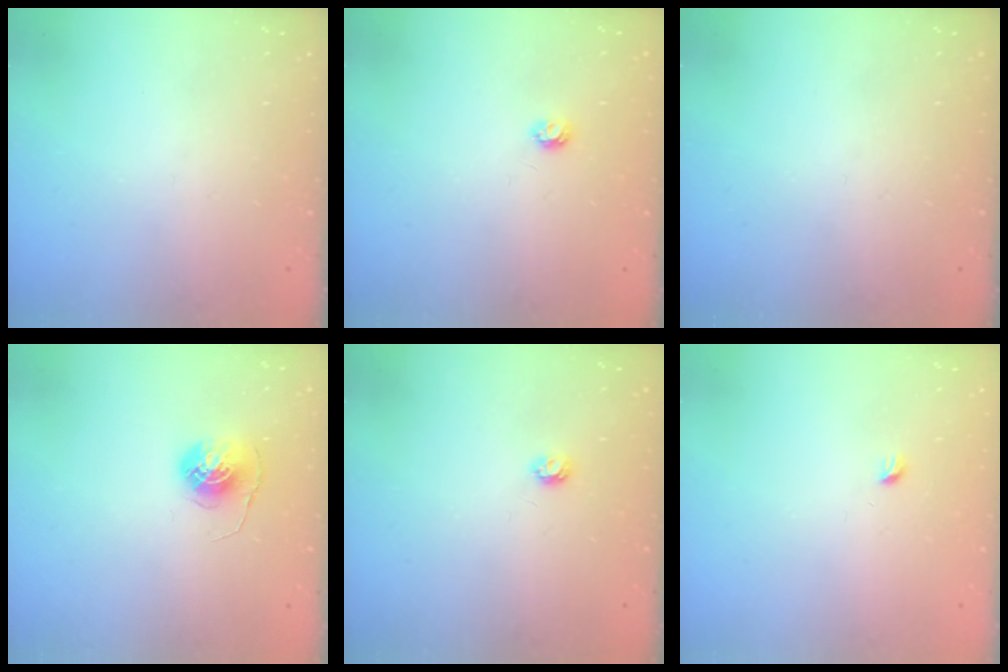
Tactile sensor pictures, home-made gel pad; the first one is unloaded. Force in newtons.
{"total": 3.4, "press": 3.4, "slide": 0.5}
{"total": 0.0}
{"total": 6.0, "press": 6.0, "slide": 0.3}
{"total": 3.4, "press": 3.4, "slide": 0.5}
{"total": 2.9, "press": 2.9, "slide": 0.4}